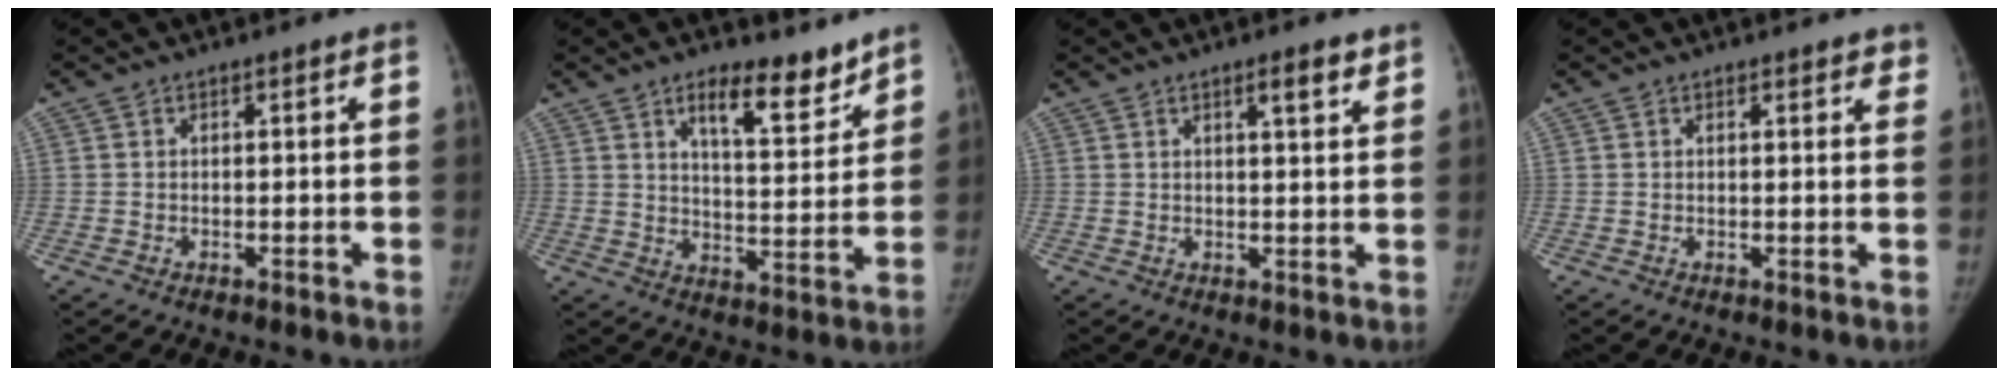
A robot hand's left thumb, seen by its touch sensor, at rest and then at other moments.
{"total": 11.0, "force": [7.7, 3.9, 6.7], "torque": [-0.075, -0.057, 0.124]}
{"total": 4.0, "force": [2.5, 0.8, 3.1], "torque": [-0.040, -0.015, 0.036]}
{"total": 2.8, "force": [2.2, 1.0, 1.5], "torque": [0.002, -0.004, 0.020]}